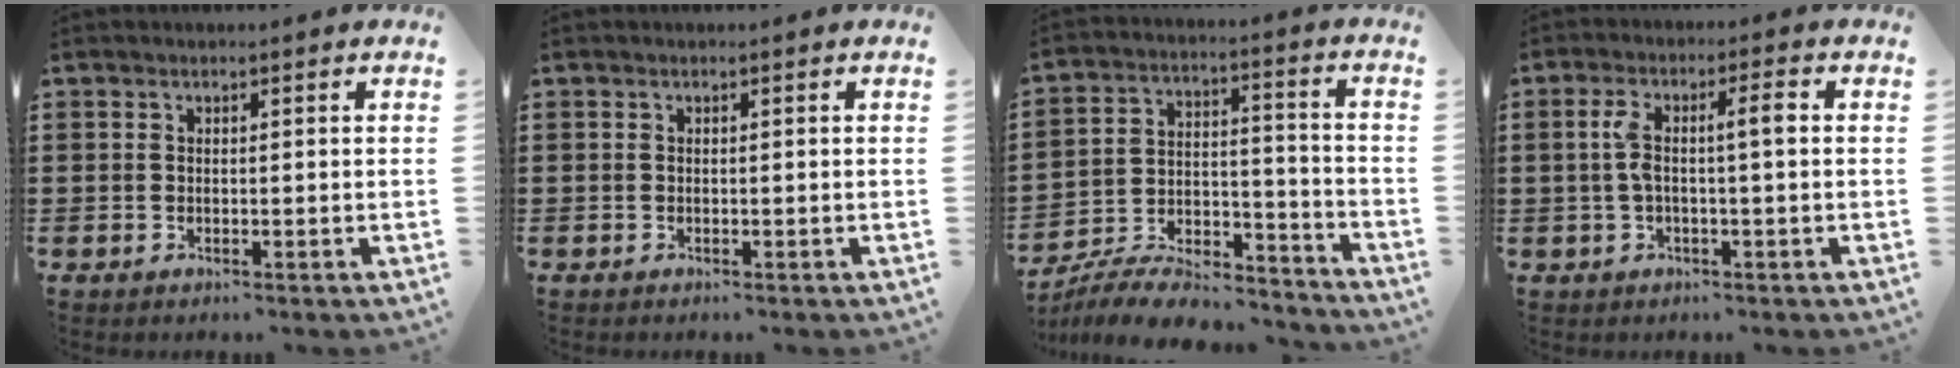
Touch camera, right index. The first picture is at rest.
{"total": 0.0}
{"total": 8.8, "force": [-8.0, 2.2, 3.0], "torque": [-0.053, 0.018, -0.156]}
{"total": 5.0, "force": [0.1, 1.0, 4.9], "torque": [-0.098, 0.007, -0.006]}